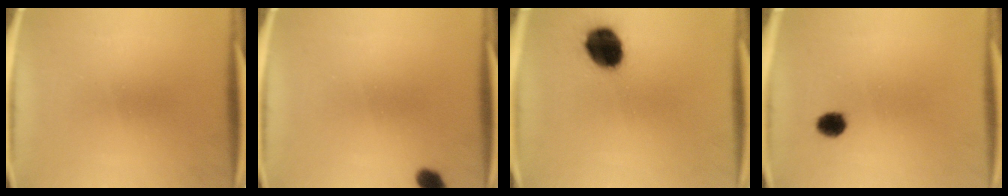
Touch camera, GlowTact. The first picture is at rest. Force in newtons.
{"total": 2.7}
{"total": 12.4}
{"total": 3.7}